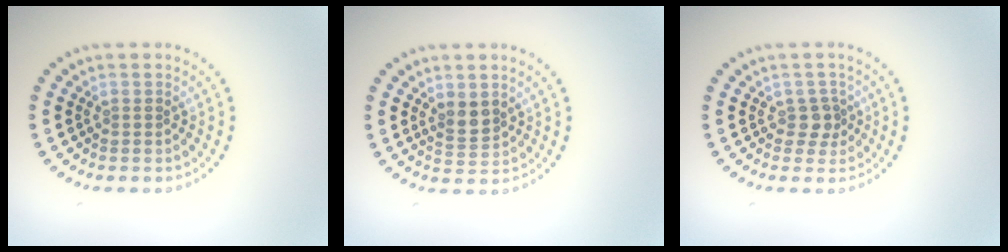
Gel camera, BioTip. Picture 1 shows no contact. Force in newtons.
{"total": 1.9, "press": 1.7, "slide": 0.9}
{"total": 1.7, "press": 1.4, "slide": 1.0}